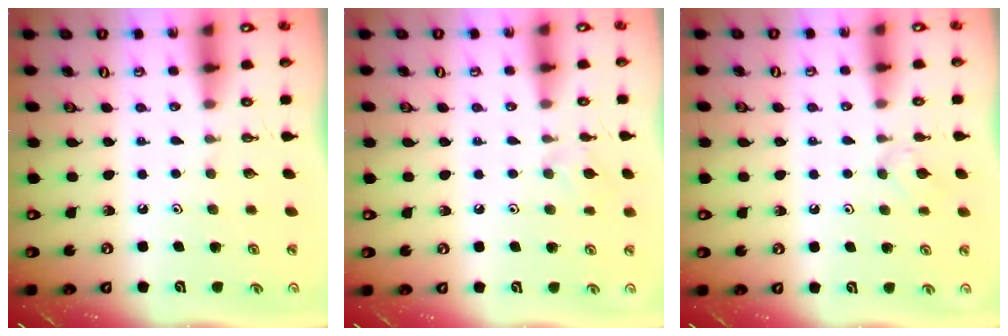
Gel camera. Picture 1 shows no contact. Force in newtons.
{"total": 5.0, "press": 5.0, "slide": 0.7}
{"total": 2.2, "press": 2.1, "slide": 0.6}